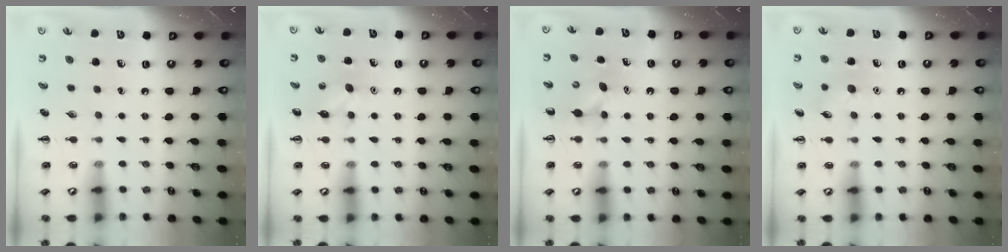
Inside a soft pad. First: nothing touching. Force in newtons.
{"total": 6.6, "press": 6.4, "slide": 1.7}
{"total": 5.2, "press": 5.0, "slide": 1.2}
{"total": 7.6, "press": 7.4, "slide": 1.9}